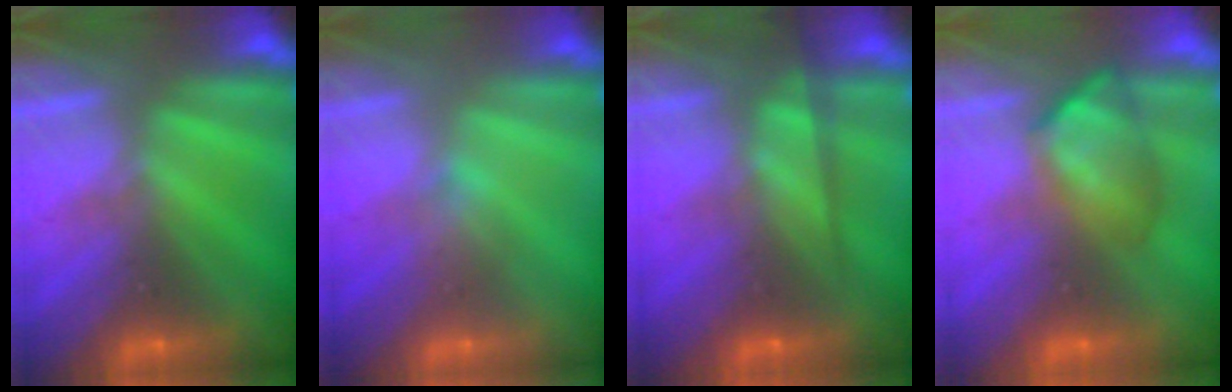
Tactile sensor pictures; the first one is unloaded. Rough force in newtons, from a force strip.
{"total": 2.9}
{"total": 7.3}
{"total": 4.4}